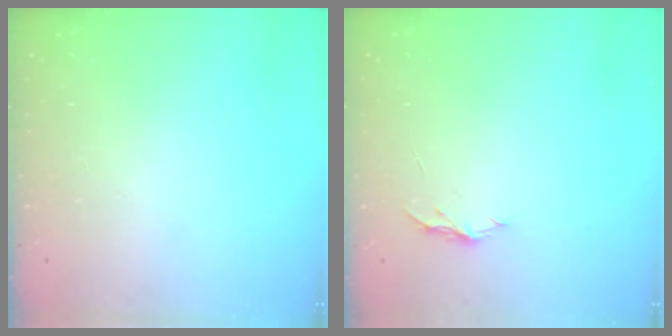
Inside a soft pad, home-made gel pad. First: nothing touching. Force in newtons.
{"total": 4.0, "press": 4.0, "slide": 0.4}